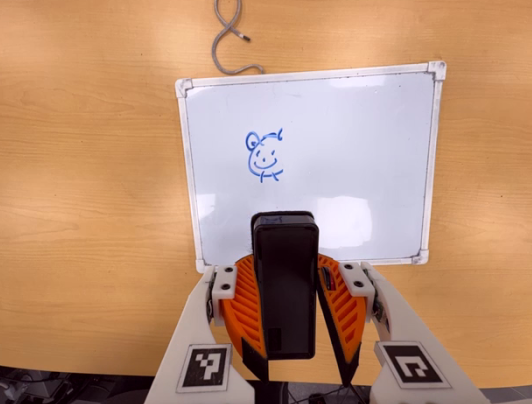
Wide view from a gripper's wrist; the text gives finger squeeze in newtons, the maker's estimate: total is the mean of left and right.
{"total": 11.4, "left": 9.9, "right": 12.9}